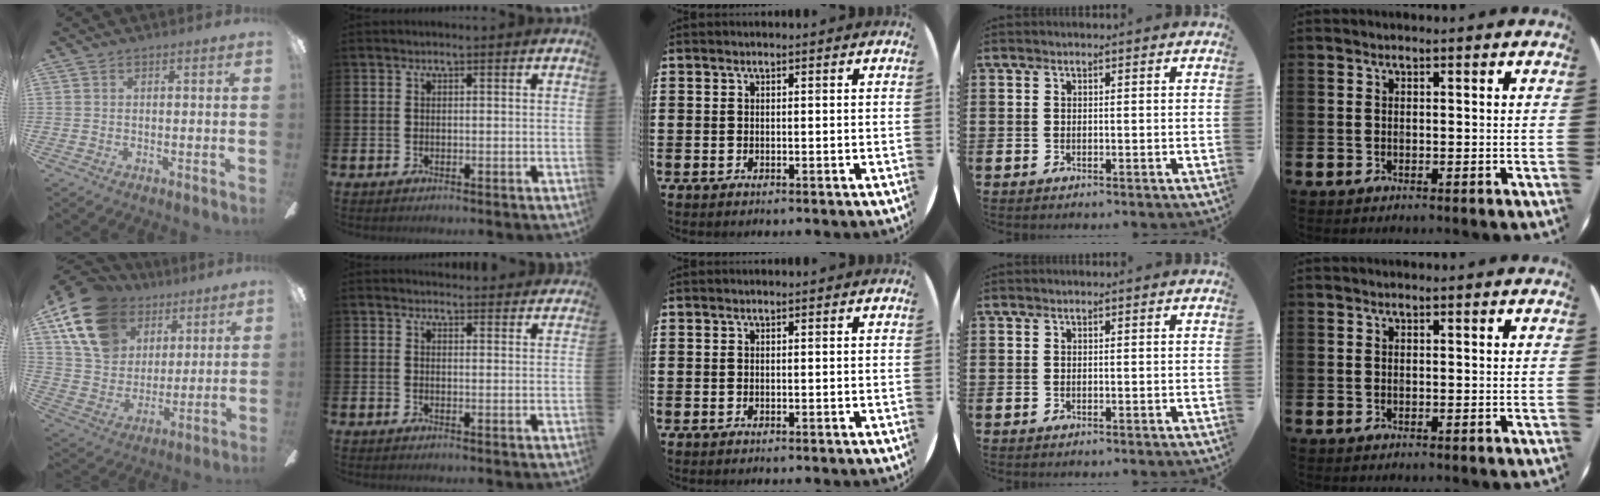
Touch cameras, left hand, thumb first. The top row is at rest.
{"thumb": {"total": 18.2, "force": [9.8, 13.0, 8.2], "torque": [-0.174, -0.033, 0.192]}, "index": {"total": 2.9, "force": [2.9, 0.4, -0.2], "torque": [0.008, -0.021, 0.050]}}